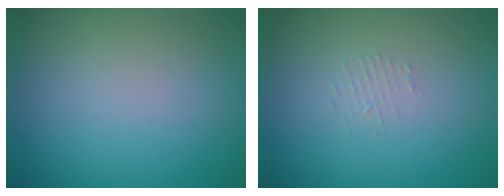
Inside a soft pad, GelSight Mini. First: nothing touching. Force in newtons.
{"total": 0.9, "press": 0.9, "slide": 0.2}